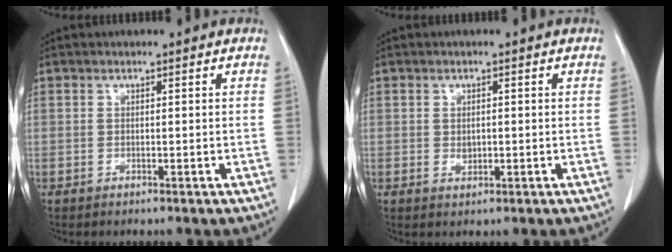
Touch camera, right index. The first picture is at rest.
{"total": 1.4, "force": [-0.1, 1.0, 1.0], "torque": [-0.017, -0.002, 0.003]}